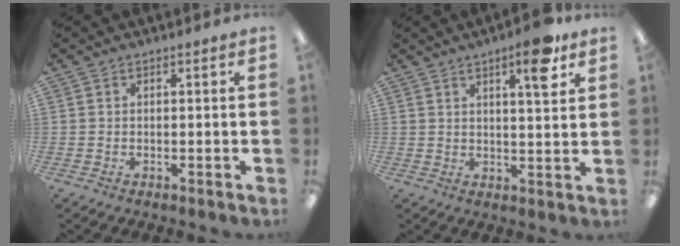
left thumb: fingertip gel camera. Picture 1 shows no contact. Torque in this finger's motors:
{"motor_torque": [-0.07, 0.06, -0.30, 0.22, 0.03]}